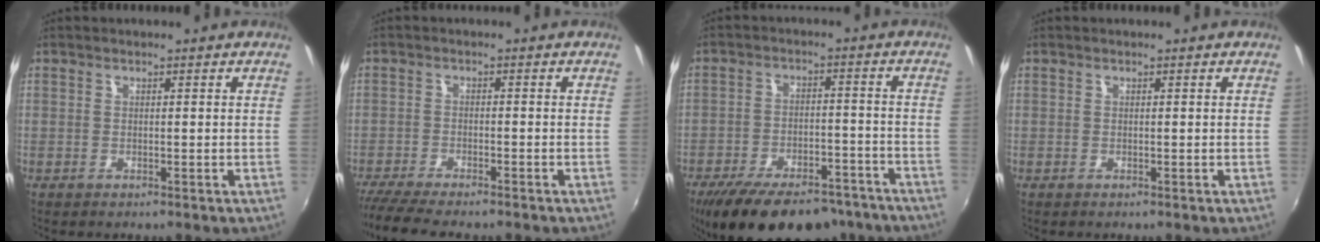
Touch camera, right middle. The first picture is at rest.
{"total": 9.1, "force": [-7.9, 1.0, 4.3], "torque": [-0.106, -0.032, -0.133]}
{"total": 22.0, "force": [-17.4, 8.5, 10.5], "torque": [-0.201, -0.012, -0.239]}
{"total": 0.0}